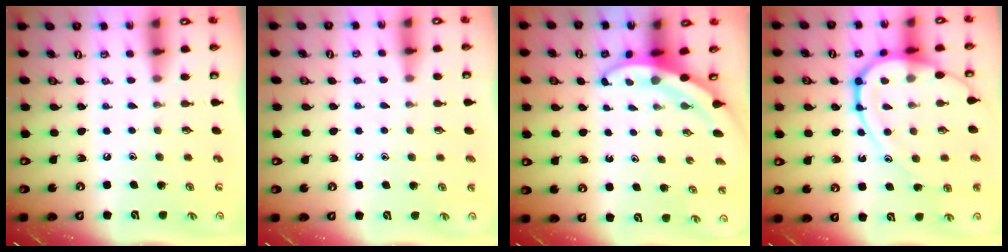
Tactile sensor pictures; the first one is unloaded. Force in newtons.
{"total": 3.8, "press": 3.8, "slide": 0.4}
{"total": 3.6, "press": 3.6, "slide": 0.1}
{"total": 13.9, "press": 13.8, "slide": 0.8}